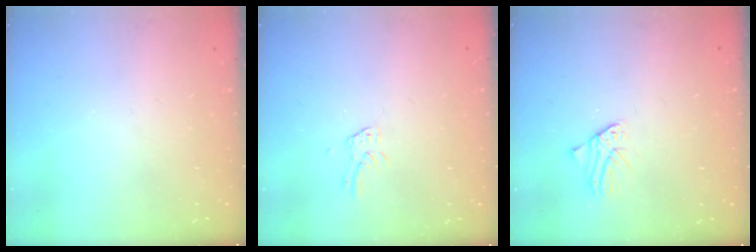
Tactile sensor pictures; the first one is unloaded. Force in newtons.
{"total": 3.8, "press": 3.7, "slide": 0.3}
{"total": 1.1, "press": 1.1, "slide": 0.1}